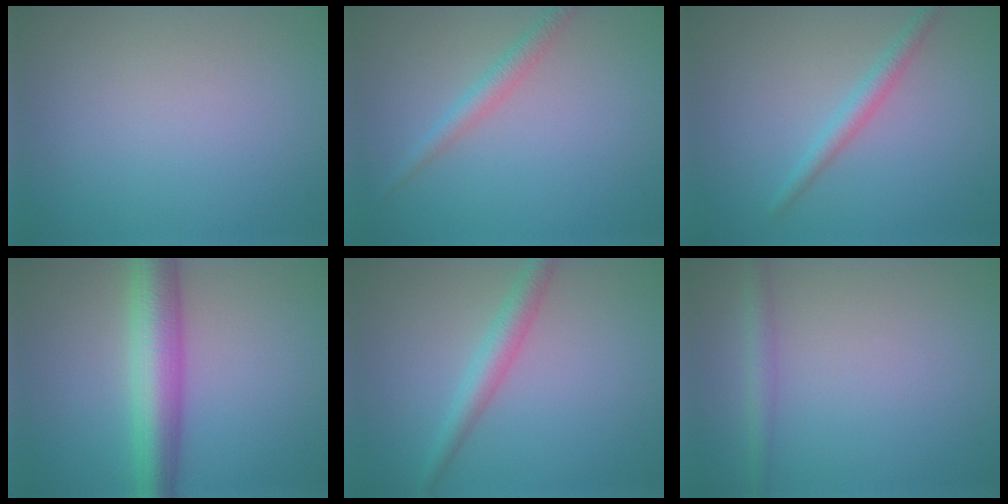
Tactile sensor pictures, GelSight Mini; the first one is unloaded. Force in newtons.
{"total": 2.0, "press": 2.0, "slide": 0.0}
{"total": 2.1, "press": 2.1, "slide": 0.1}
{"total": 6.6, "press": 6.6, "slide": 0.0}
{"total": 2.9, "press": 2.9, "slide": 0.1}
{"total": 1.7, "press": 1.7, "slide": 0.1}